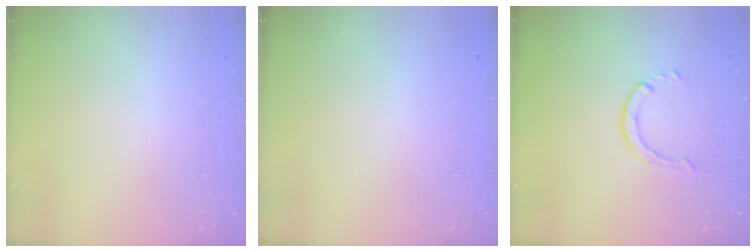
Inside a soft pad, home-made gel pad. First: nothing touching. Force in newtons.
{"total": 2.6, "press": 2.6, "slide": 0.2}
{"total": 2.5, "press": 2.5, "slide": 0.3}